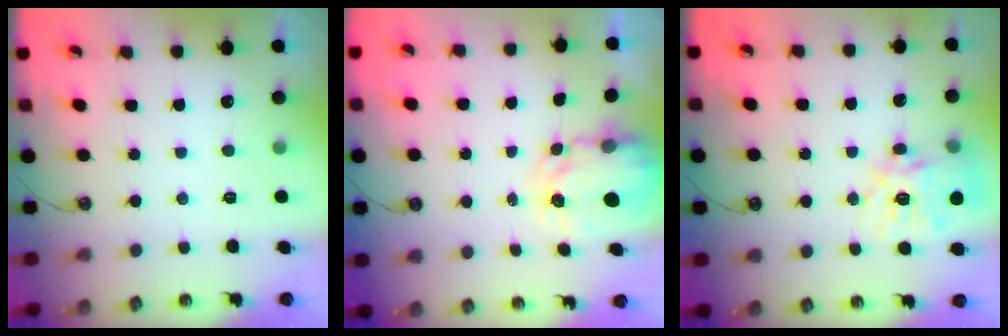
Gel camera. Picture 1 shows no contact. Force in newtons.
{"total": 3.9, "press": 3.9, "slide": 0.4}
{"total": 16.8, "press": 16.7, "slide": 1.8}